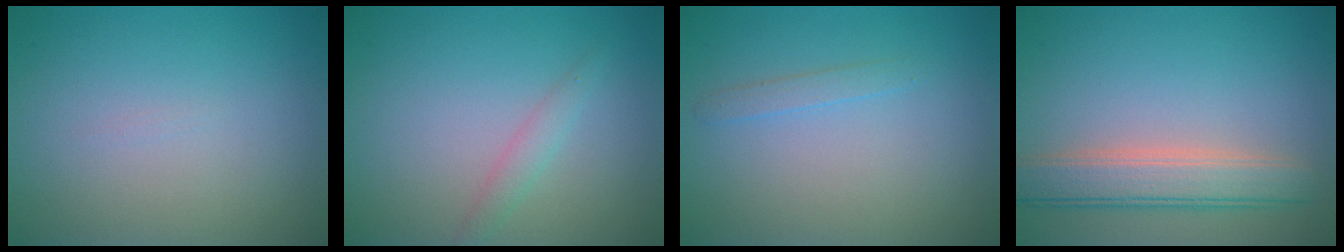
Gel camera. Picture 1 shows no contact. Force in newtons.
{"total": 1.4, "press": 1.4, "slide": 0.0}
{"total": 1.0, "press": 1.0, "slide": 0.0}
{"total": 4.7, "press": 4.7, "slide": 0.5}